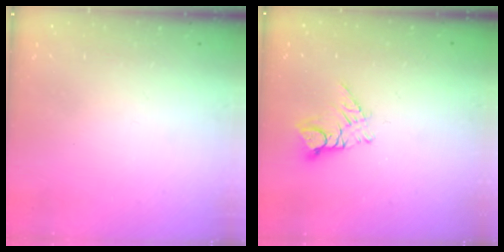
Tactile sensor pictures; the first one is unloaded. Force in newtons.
{"total": 8.5, "press": 8.5, "slide": 0.7}